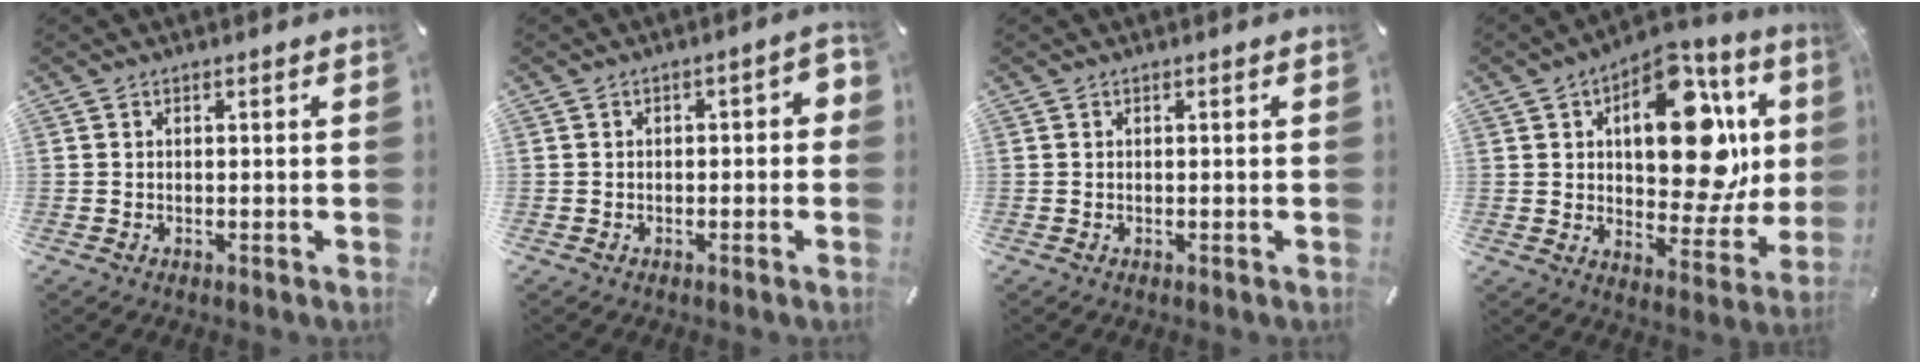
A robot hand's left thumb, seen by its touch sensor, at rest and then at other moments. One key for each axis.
{"total": 2.7, "fx": -1.4, "fy": 1.7, "fz": 1.7, "tx": -0.027, "ty": 0.014, "tz": -0.027}
{"total": 0.0}
{"total": 21.9, "fx": 6.4, "fy": 12.2, "fz": 17.0, "tx": -0.227, "ty": -0.030, "tz": 0.105}